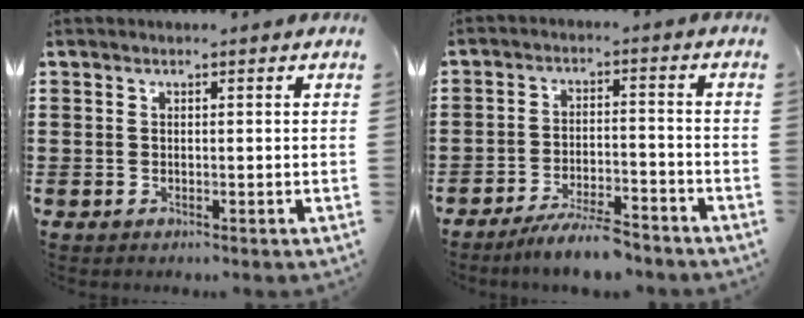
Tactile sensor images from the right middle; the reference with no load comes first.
{"total": 5.7, "force": [-5.2, 0.4, 2.4], "torque": [-0.045, -0.005, -0.096]}